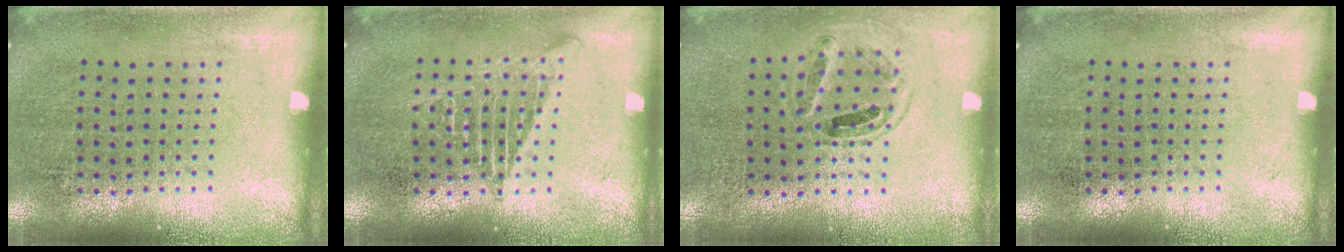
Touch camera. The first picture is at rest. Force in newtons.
{"total": 1.9, "press": 1.9, "slide": 0.2}
{"total": 0.9, "press": 0.8, "slide": 0.3}
{"total": 0.0}